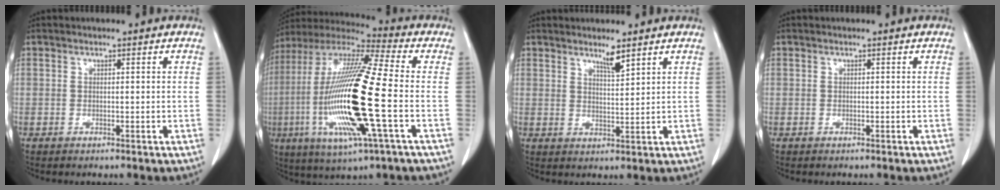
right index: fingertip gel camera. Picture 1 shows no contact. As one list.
[{"total": 22.1, "force": [-4.0, 1.7, 21.7], "torque": [-0.469, -0.021, -0.081]}, {"total": 2.9, "force": [2.4, 0.0, 1.7], "torque": [-0.034, -0.009, 0.044]}, {"total": 0.0}]